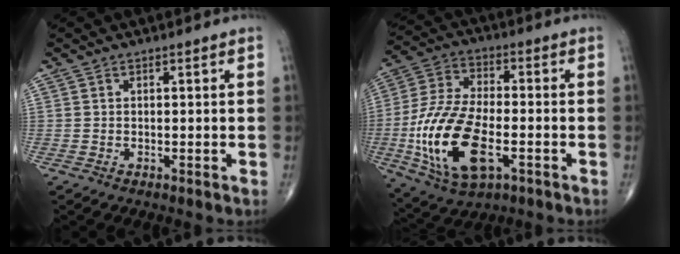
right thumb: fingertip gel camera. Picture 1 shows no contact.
{"total": 19.3, "force": [-5.1, 9.4, 16.0], "torque": [-0.327, 0.011, -0.087]}